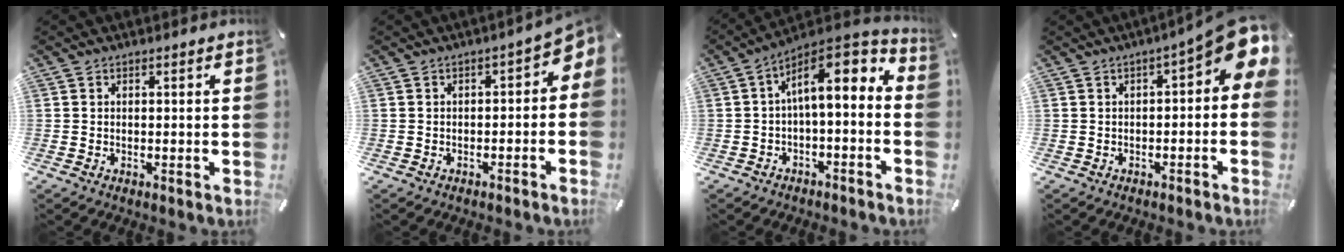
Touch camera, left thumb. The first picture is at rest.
{"total": 3.8, "force": [-0.4, 2.3, 2.9], "torque": [-0.042, -0.002, -0.014]}
{"total": 11.0, "force": [2.1, 5.0, 9.6], "torque": [-0.146, -0.012, 0.035]}
{"total": 8.9, "force": [3.0, 3.3, 7.7], "torque": [-0.096, -0.031, 0.048]}